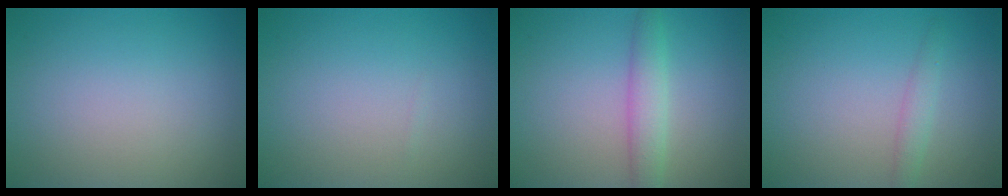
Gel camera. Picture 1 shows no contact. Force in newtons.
{"total": 0.0}
{"total": 2.6, "press": 2.6, "slide": 0.1}
{"total": 1.4, "press": 1.4, "slide": 0.0}